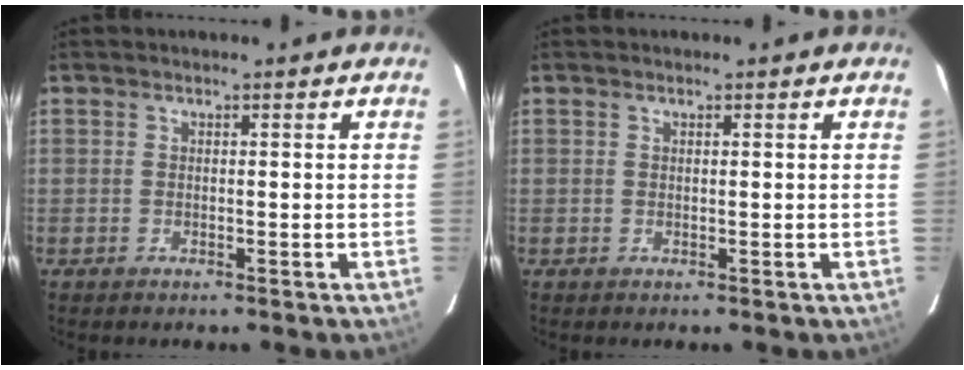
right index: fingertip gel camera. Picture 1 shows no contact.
{"total": 0.0}